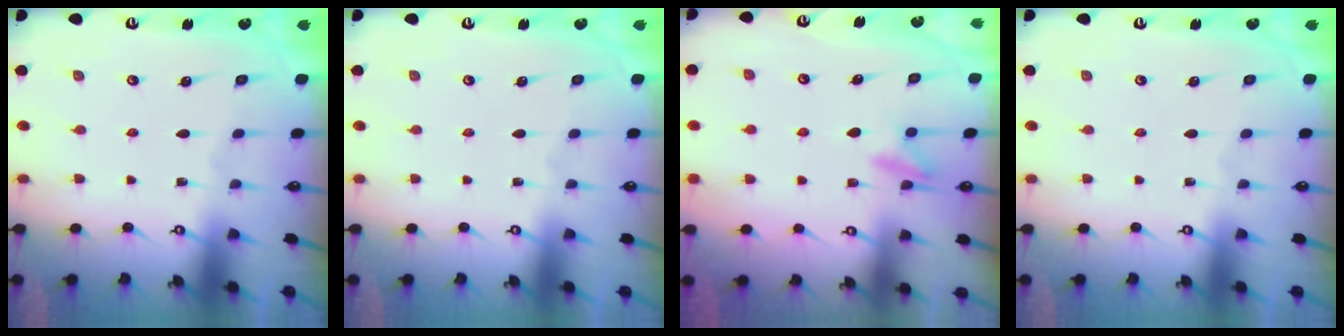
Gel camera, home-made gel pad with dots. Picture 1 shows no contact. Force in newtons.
{"total": 0.0}
{"total": 7.6, "press": 7.6, "slide": 0.8}
{"total": 0.0}